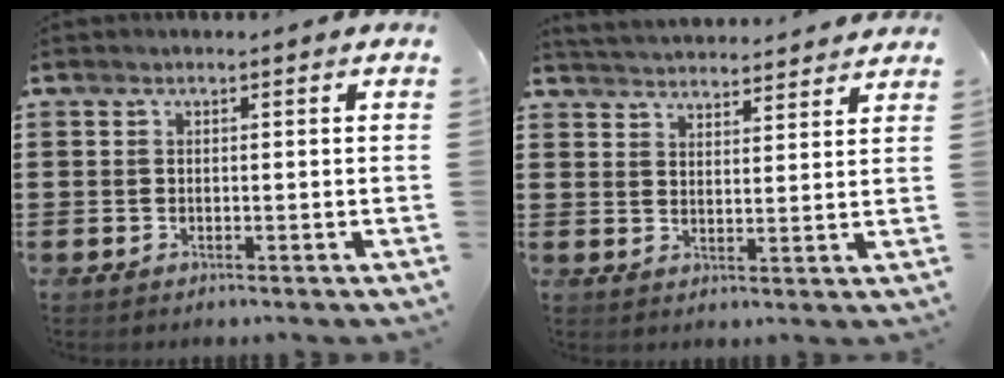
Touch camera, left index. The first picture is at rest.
{"total": 3.7, "force": [3.7, -0.2, -0.3], "torque": [-0.009, -0.024, 0.066]}